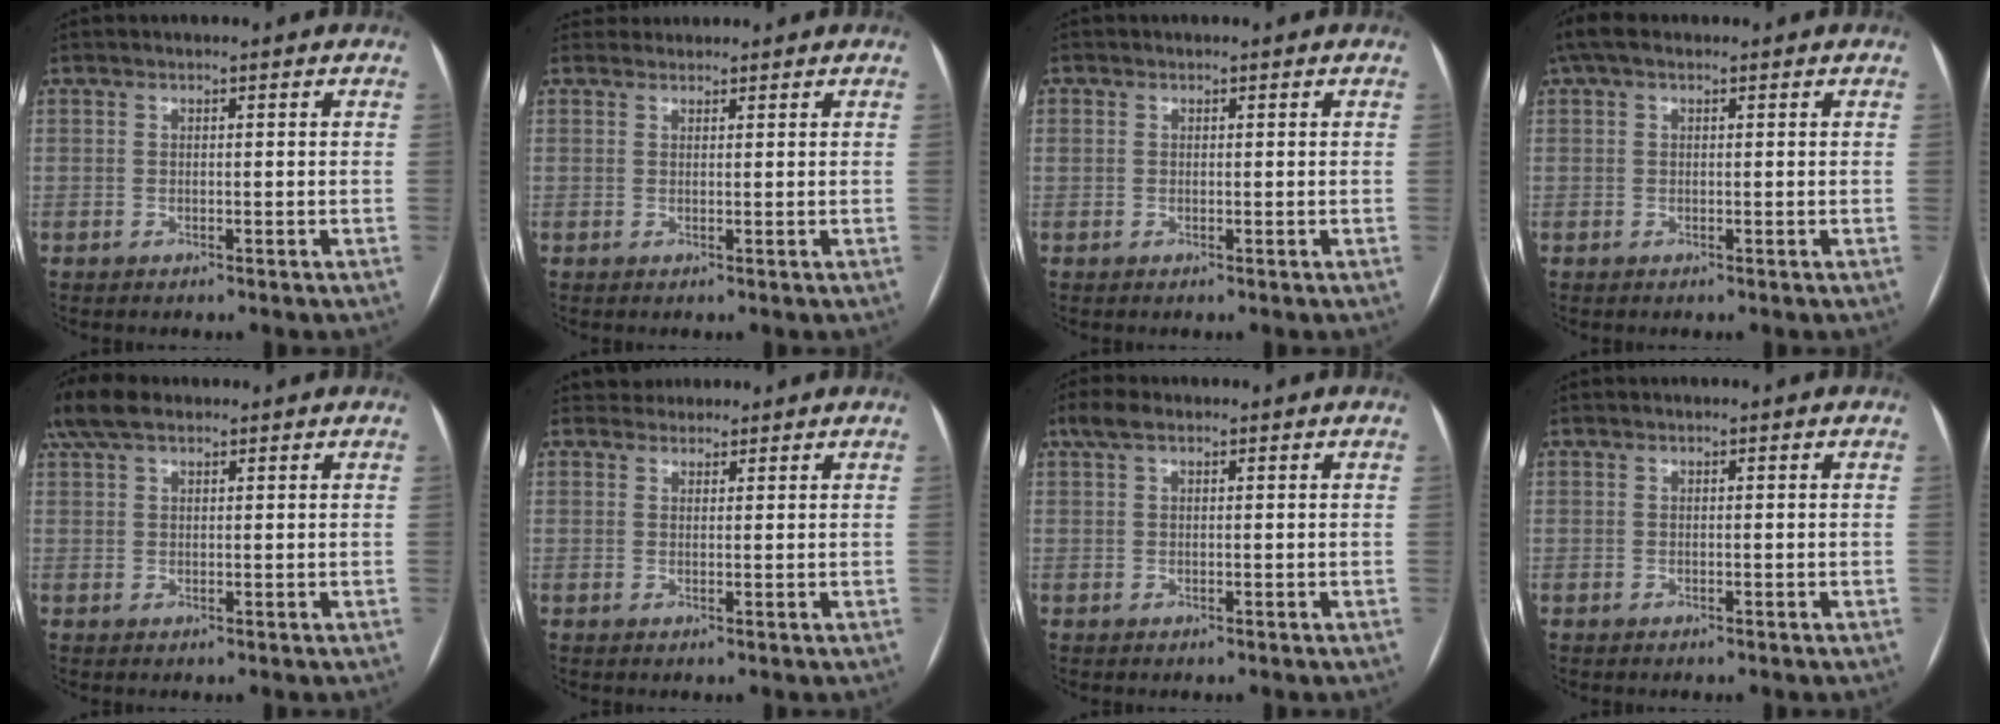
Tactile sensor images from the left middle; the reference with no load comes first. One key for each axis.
{"total": 1.6, "fx": 1.5, "fy": 0.4, "fz": -0.5, "tx": 0.004, "ty": 0.016, "tz": 0.027}
{"total": 1.5, "fx": -0.9, "fy": -0.9, "fz": -0.7, "tx": 0.025, "ty": -0.009, "tz": -0.018}
{"total": 3.5, "fx": 2.1, "fy": 1.6, "fz": 2.3, "tx": -0.057, "ty": 0.038, "tz": 0.042}
{"total": 5.9, "fx": 4.4, "fy": 2.3, "fz": 3.3, "tx": -0.079, "ty": 0.034, "tz": 0.089}
{"total": 2.2, "fx": 2.0, "fy": 1.0, "fz": -0.5, "tx": 0.011, "ty": 0.015, "tz": 0.029}
{"total": 2.9, "fx": 1.8, "fy": 1.1, "fz": 2.0, "tx": -0.048, "ty": 0.025, "tz": 0.039}
{"total": 0.0}